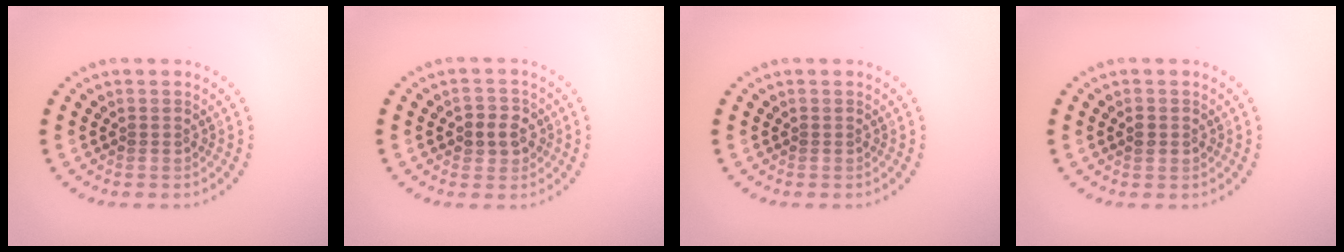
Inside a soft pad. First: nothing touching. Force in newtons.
{"total": 2.5, "press": 2.4, "slide": 0.7}
{"total": 0.0}
{"total": 1.3, "press": 1.3, "slide": 0.1}